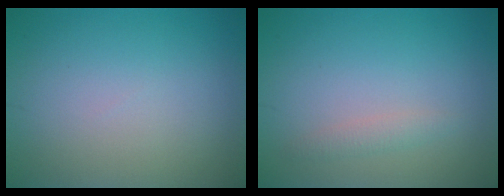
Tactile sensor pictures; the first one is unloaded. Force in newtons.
{"total": 1.1, "press": 1.1, "slide": 0.0}